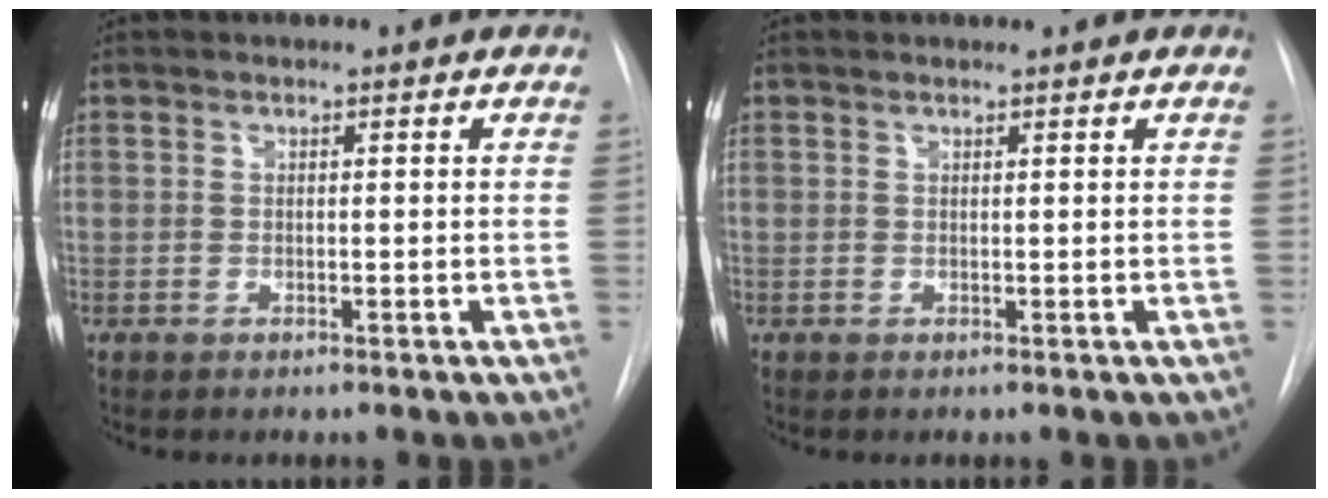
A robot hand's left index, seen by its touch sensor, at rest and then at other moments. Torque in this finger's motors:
{"motor_torque": [0.21, -0.10, -0.03, 0.00]}